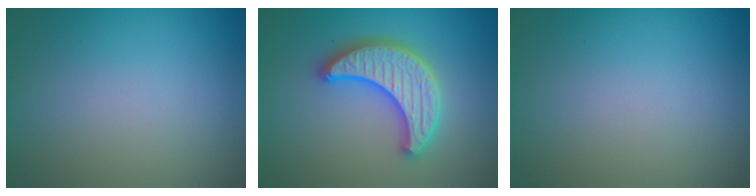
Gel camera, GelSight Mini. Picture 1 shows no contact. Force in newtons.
{"total": 5.3, "press": 5.2, "slide": 0.9}
{"total": 0.0}